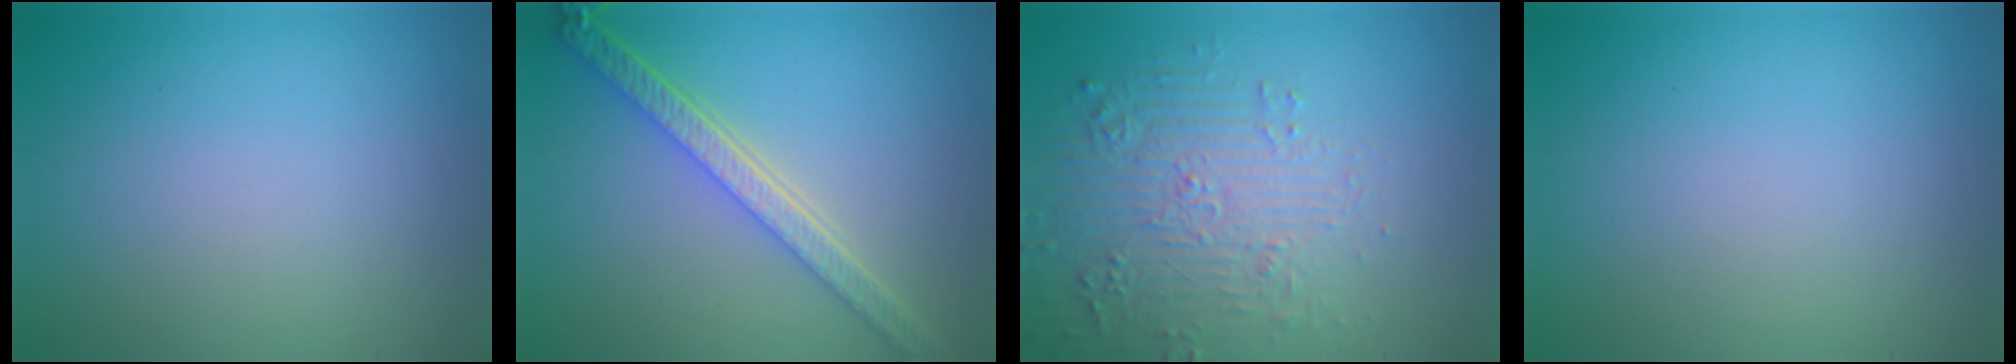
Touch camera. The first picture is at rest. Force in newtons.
{"total": 5.3, "press": 4.1, "slide": 3.3}
{"total": 4.9, "press": 4.1, "slide": 2.7}
{"total": 0.0}